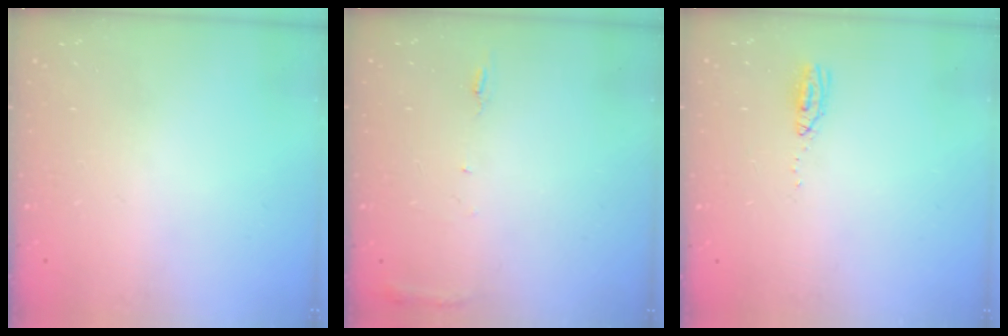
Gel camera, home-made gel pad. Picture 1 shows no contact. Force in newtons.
{"total": 5.7, "press": 5.7, "slide": 0.6}
{"total": 9.3, "press": 5.1, "slide": 7.7}